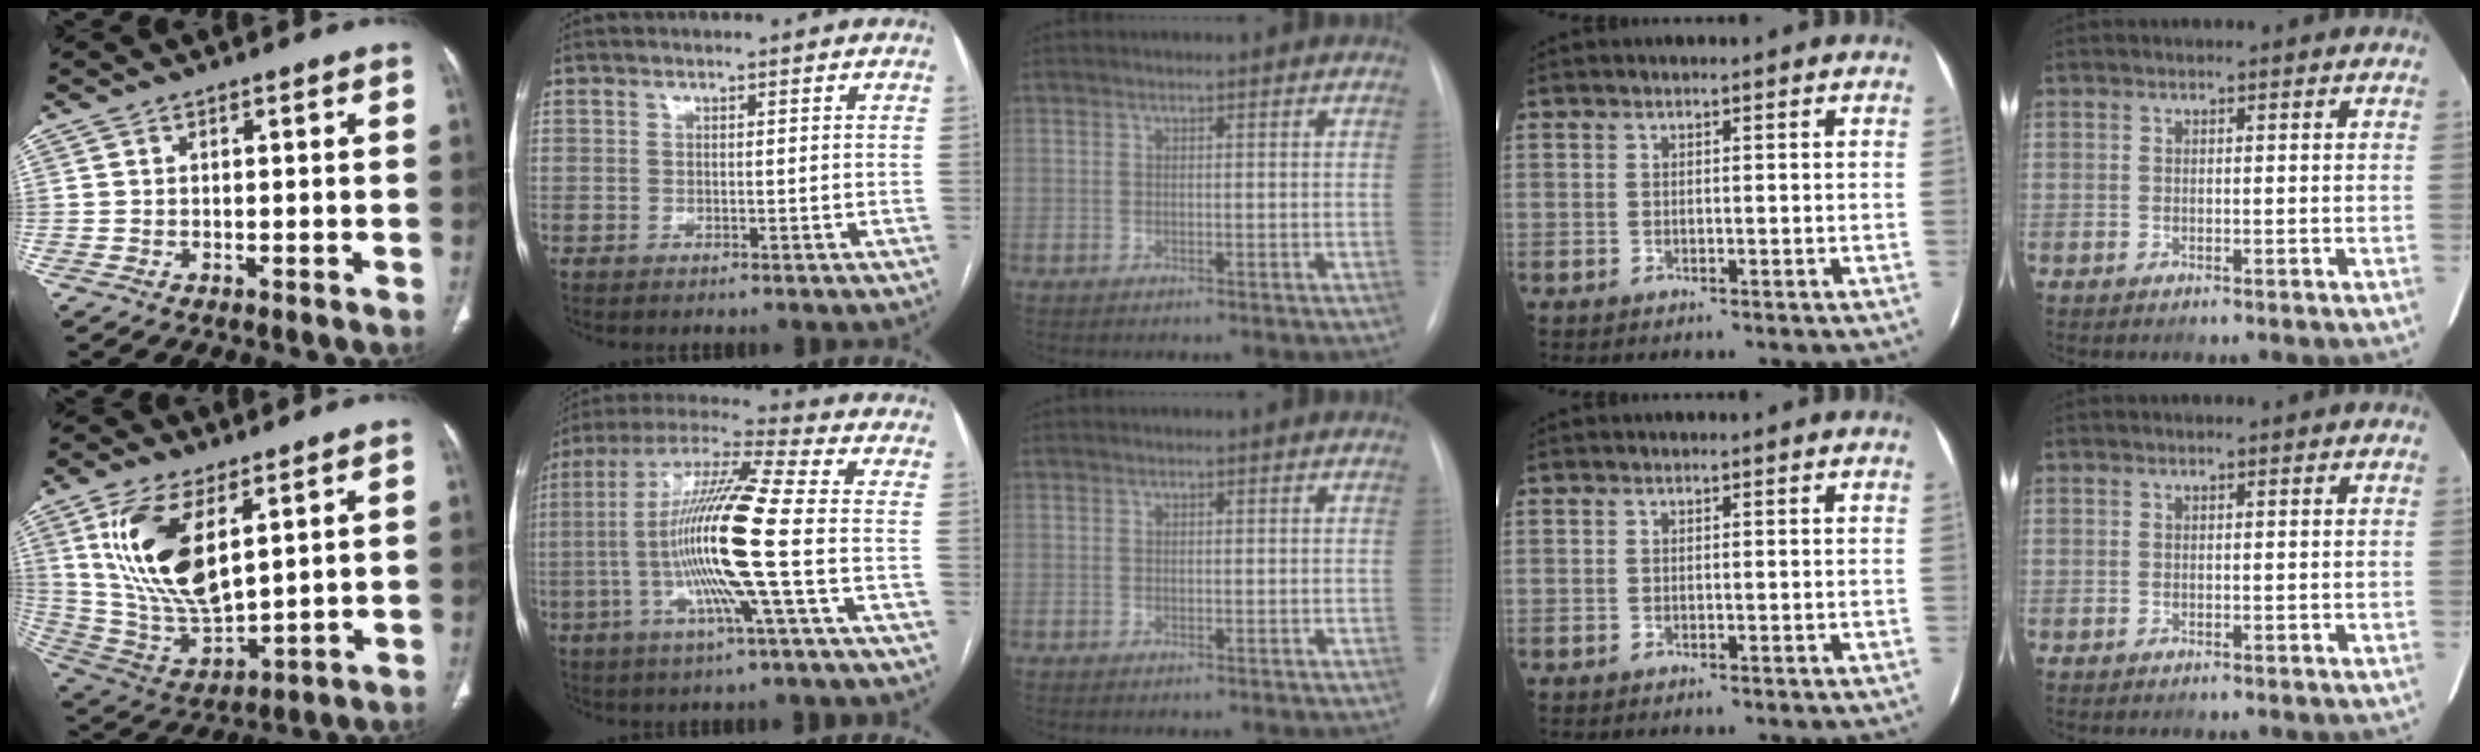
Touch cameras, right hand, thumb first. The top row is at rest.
{"thumb": {"total": 18.0, "force": [6.8, 8.1, 14.6], "torque": [-0.278, -0.029, 0.146]}, "index": {"total": 16.9, "force": [-2.9, -0.8, 16.7], "torque": [-0.325, -0.005, -0.069]}}